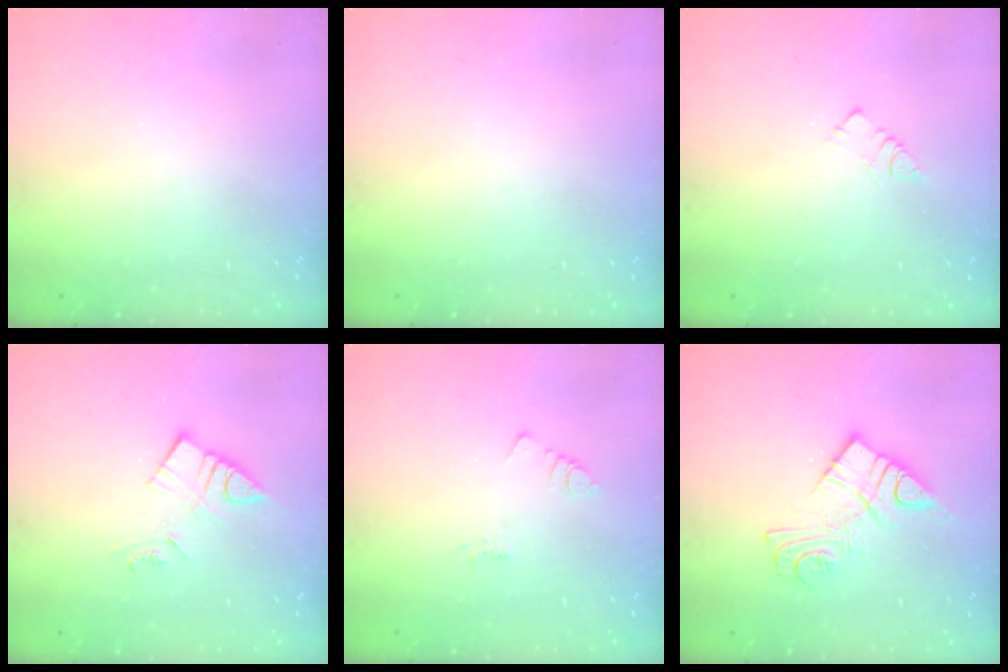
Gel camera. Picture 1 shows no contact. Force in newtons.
{"total": 0.0}
{"total": 3.2, "press": 3.2, "slide": 0.0}
{"total": 8.9, "press": 8.9, "slide": 0.5}
{"total": 2.2, "press": 2.1, "slide": 0.4}
{"total": 11.5, "press": 11.5, "slide": 0.6}